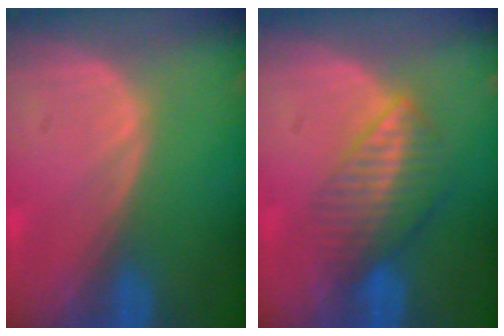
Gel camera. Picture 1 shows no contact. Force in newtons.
{"total": 6.7, "press": 5.7, "slide": 3.5}